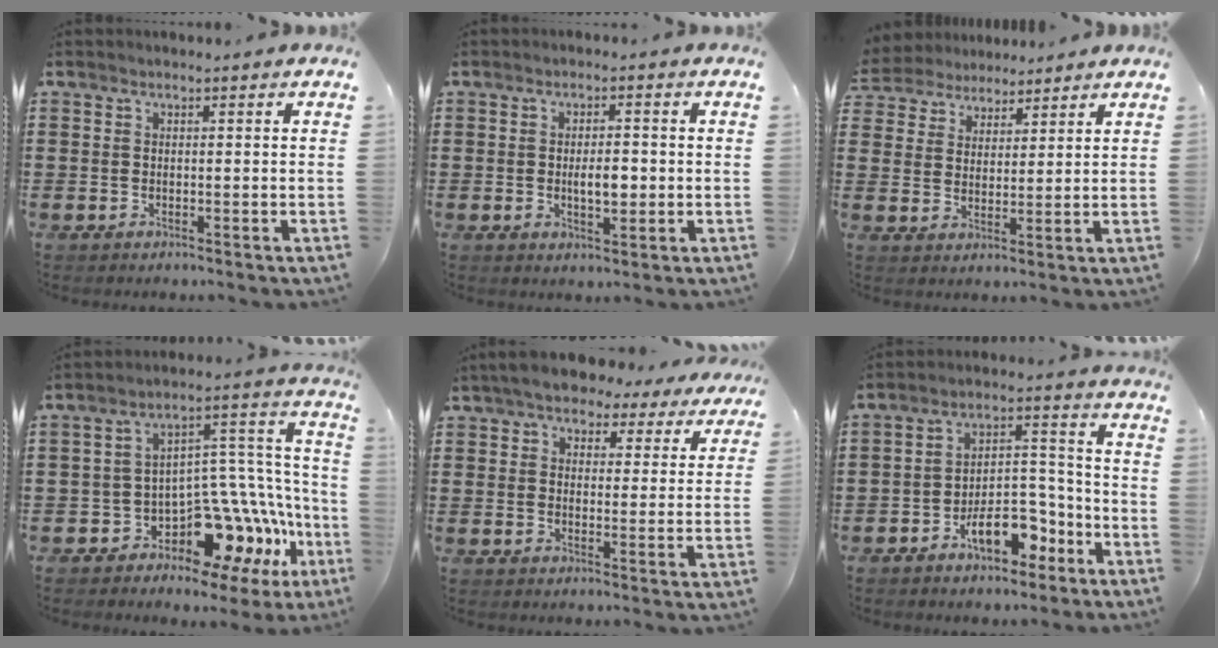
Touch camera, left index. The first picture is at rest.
{"total": 3.8, "force": [-0.3, 1.7, 3.4], "torque": [-0.048, -0.005, -0.010]}
{"total": 4.5, "force": [4.1, 1.8, 0.0], "torque": [-0.023, -0.013, 0.073]}
{"total": 8.8, "force": [-5.5, 4.5, 5.1], "torque": [-0.082, -0.027, -0.101]}
{"total": 5.7, "force": [5.2, 1.7, 1.5], "torque": [-0.056, -0.014, 0.095]}
{"total": 9.3, "force": [-5.4, 4.9, 5.8], "torque": [-0.087, 0.025, -0.095]}